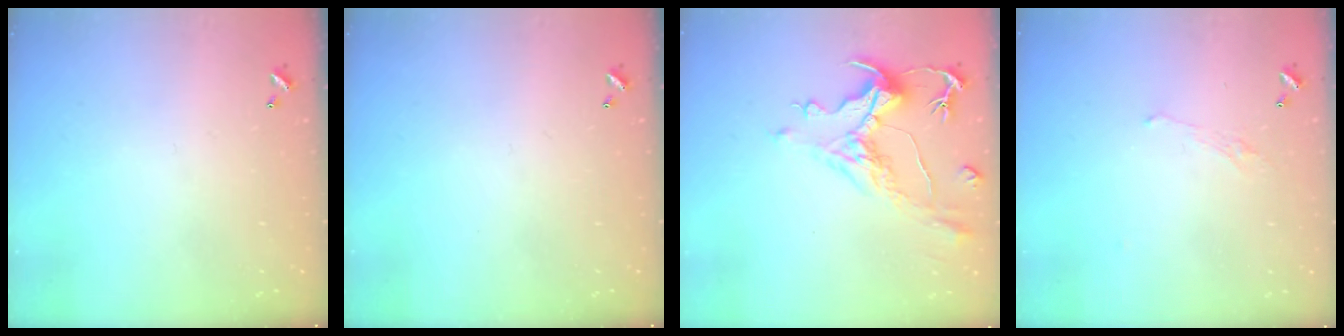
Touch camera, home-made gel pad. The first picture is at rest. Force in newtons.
{"total": 0.0}
{"total": 1.5, "press": 0.3, "slide": 1.5}
{"total": 0.9, "press": 0.4, "slide": 0.8}